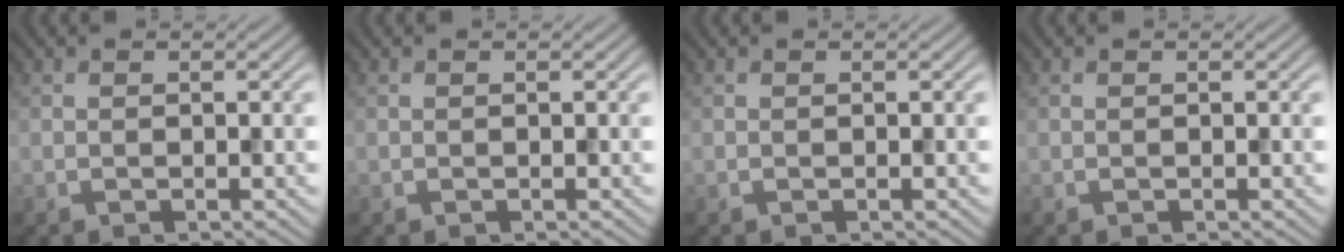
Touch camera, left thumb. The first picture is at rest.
{"total": 0.0}
{"total": 0.0}
{"total": 0.0}